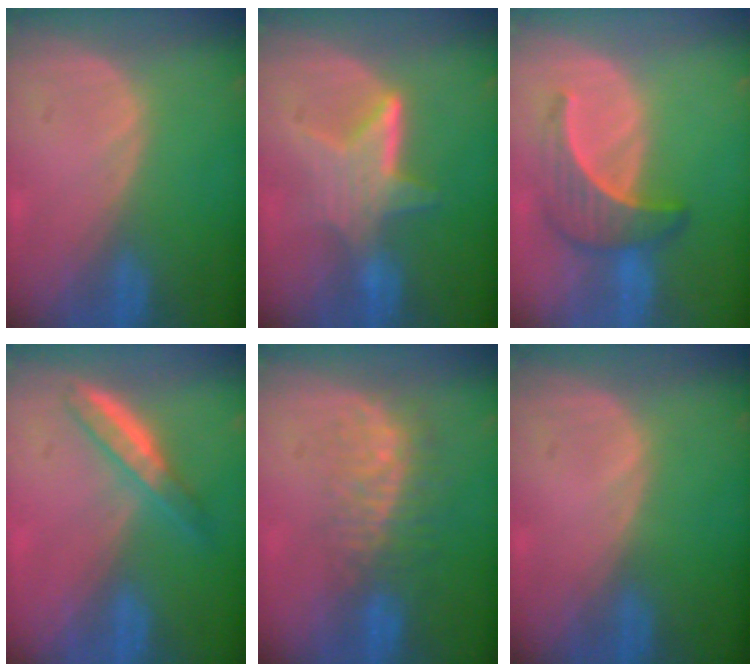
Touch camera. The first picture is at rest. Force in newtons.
{"total": 6.4, "press": 6.0, "slide": 2.3}
{"total": 6.3, "press": 6.1, "slide": 1.6}
{"total": 5.1, "press": 4.6, "slide": 2.2}
{"total": 8.4, "press": 7.2, "slide": 4.3}
{"total": 0.0}